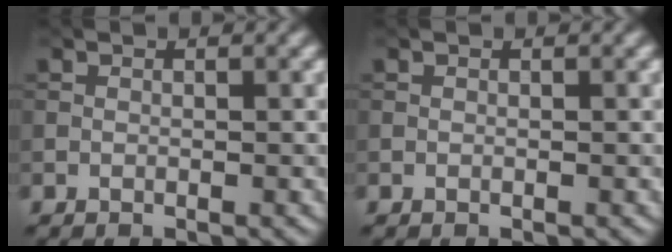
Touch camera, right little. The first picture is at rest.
{"total": 0.0}